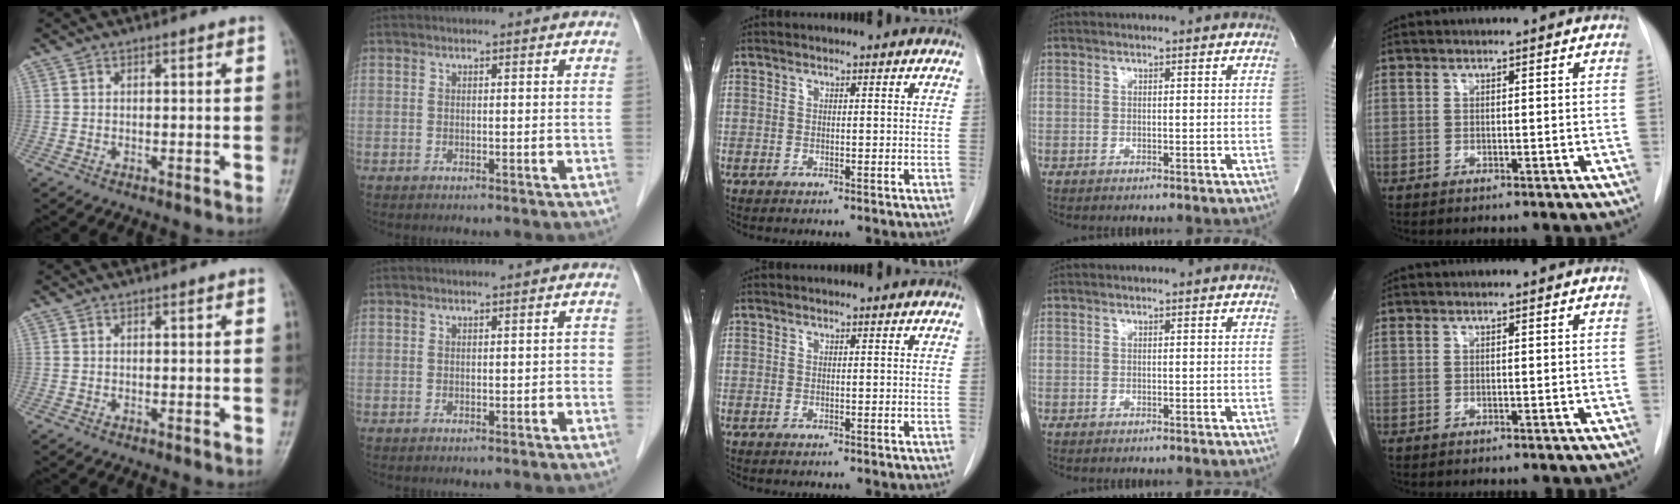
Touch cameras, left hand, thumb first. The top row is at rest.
{"index": {"total": 0.7, "force": [-0.2, 0.5, 0.5], "torque": [0.000, 0.004, -0.005]}}